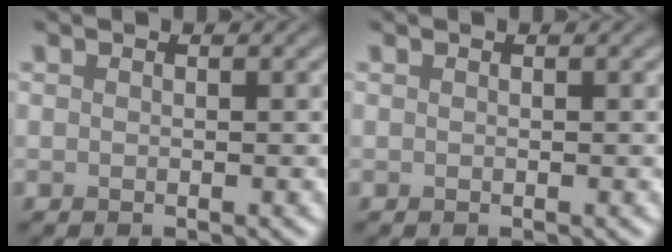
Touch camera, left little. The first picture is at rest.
{"total": 0.0}